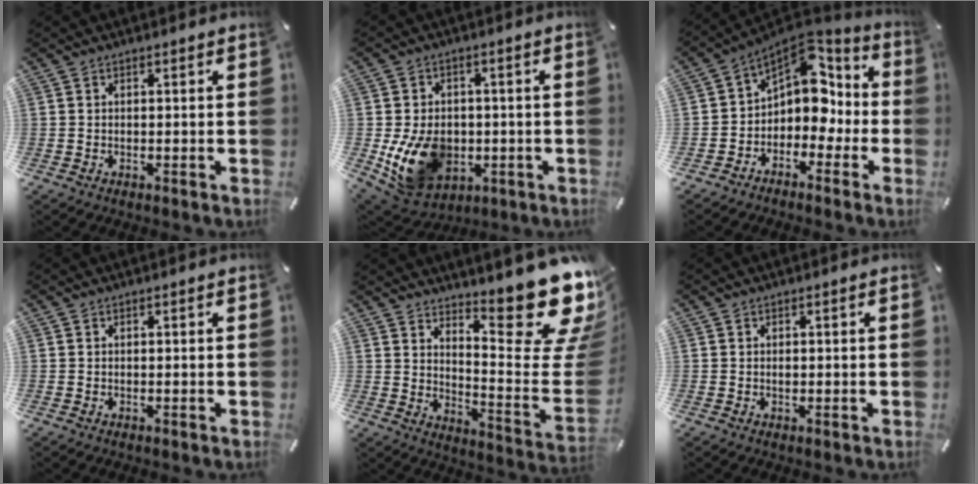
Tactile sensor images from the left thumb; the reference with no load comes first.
{"total": 14.1, "force": [-2.8, 10.8, 8.6], "torque": [-0.178, 0.001, -0.047]}
{"total": 9.4, "force": [2.8, 7.4, 5.1], "torque": [-0.077, -0.029, 0.054]}
{"total": 0.0}
{"total": 22.1, "force": [15.7, 6.3, 14.3], "torque": [-0.165, -0.136, 0.256]}
{"total": 0.6, "force": [0.0, 0.4, 0.5], "torque": [-0.011, -0.001, 0.000]}